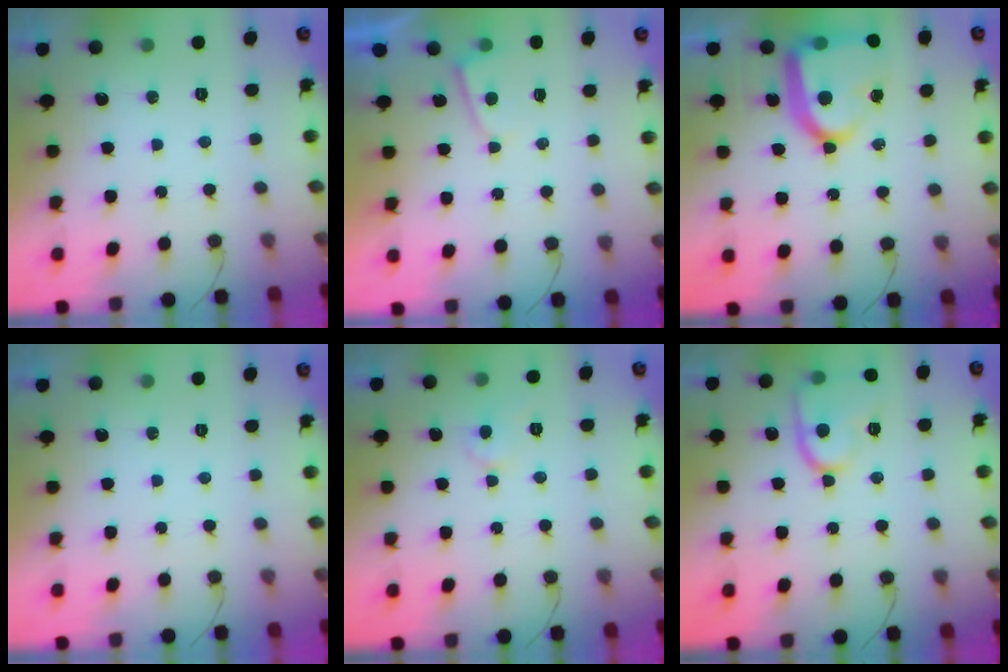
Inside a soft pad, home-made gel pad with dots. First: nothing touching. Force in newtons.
{"total": 2.3, "press": 2.3, "slide": 0.3}
{"total": 18.4, "press": 18.4, "slide": 1.7}
{"total": 0.0}
{"total": 3.6, "press": 3.6, "slide": 0.3}
{"total": 13.1, "press": 13.1, "slide": 1.3}